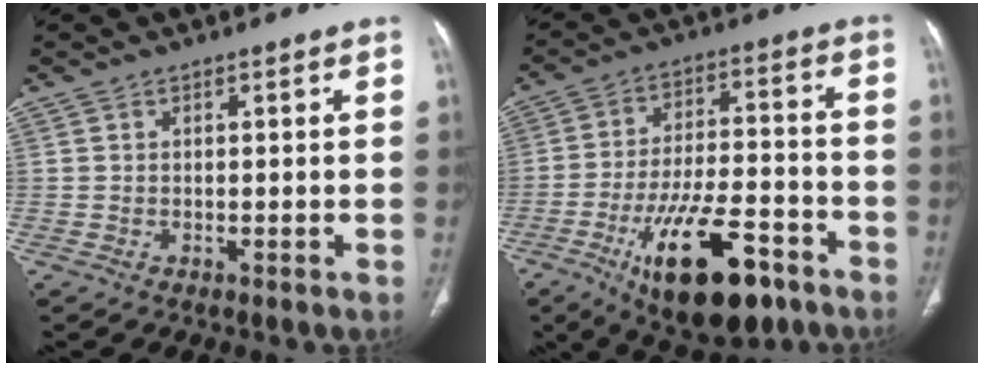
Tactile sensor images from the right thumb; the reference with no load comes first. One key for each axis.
{"total": 19.1, "fx": -10.1, "fy": 7.9, "fz": 14.2, "tx": -0.228, "ty": 0.049, "tz": -0.153}